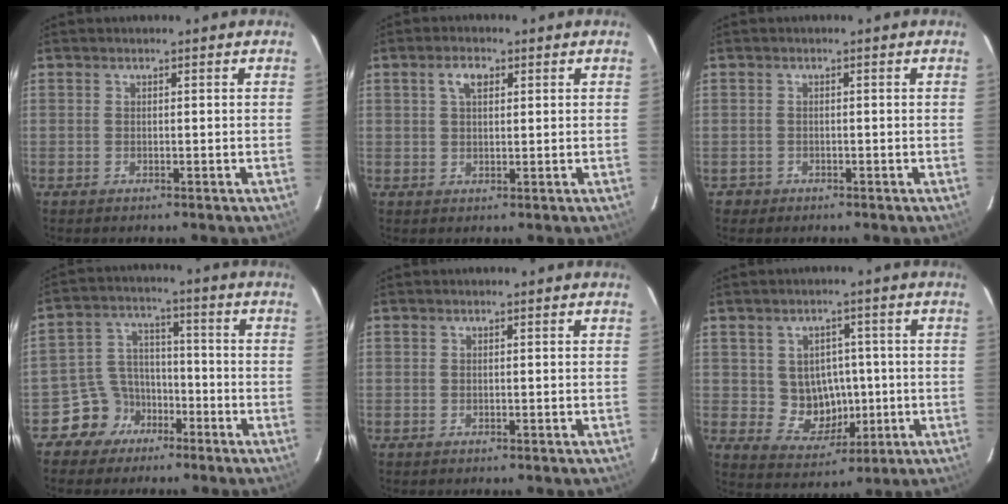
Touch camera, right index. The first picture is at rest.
{"total": 3.2, "force": [1.3, 1.7, 2.4], "torque": [-0.044, 0.010, 0.024]}
{"total": 1.7, "force": [-0.8, 1.5, 0.0], "torque": [-0.004, 0.006, -0.010]}
{"total": 7.8, "force": [-5.1, 5.9, 0.8], "torque": [-0.029, 0.033, -0.088]}
{"total": 0.0}
{"total": 8.0, "force": [-0.2, 7.4, 2.9], "torque": [-0.061, 0.008, 0.016]}